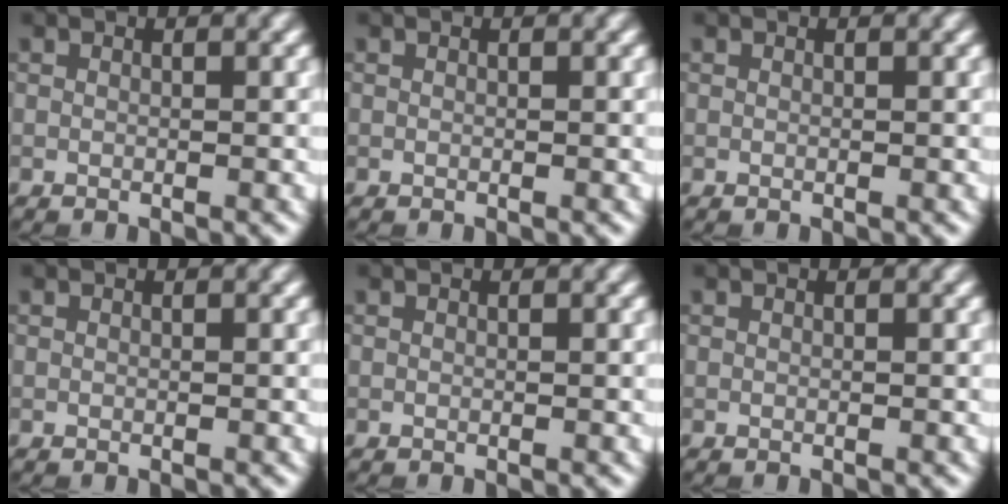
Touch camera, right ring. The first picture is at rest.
{"total": 0.0}
{"total": 0.0}
{"total": 0.0}
{"total": 0.0}
{"total": 0.0}